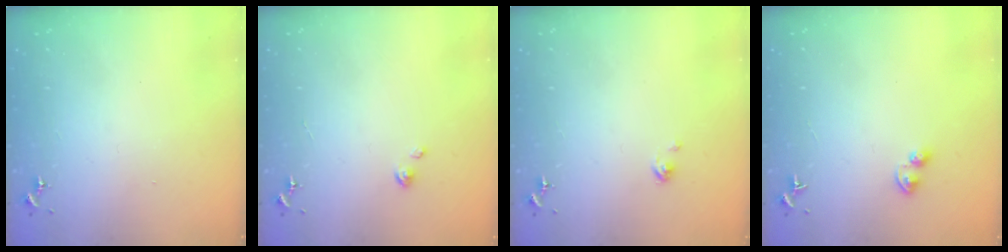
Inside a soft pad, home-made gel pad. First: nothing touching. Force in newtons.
{"total": 2.2, "press": 2.2, "slide": 0.3}
{"total": 2.4, "press": 2.4, "slide": 0.3}
{"total": 4.2, "press": 4.1, "slide": 0.8}